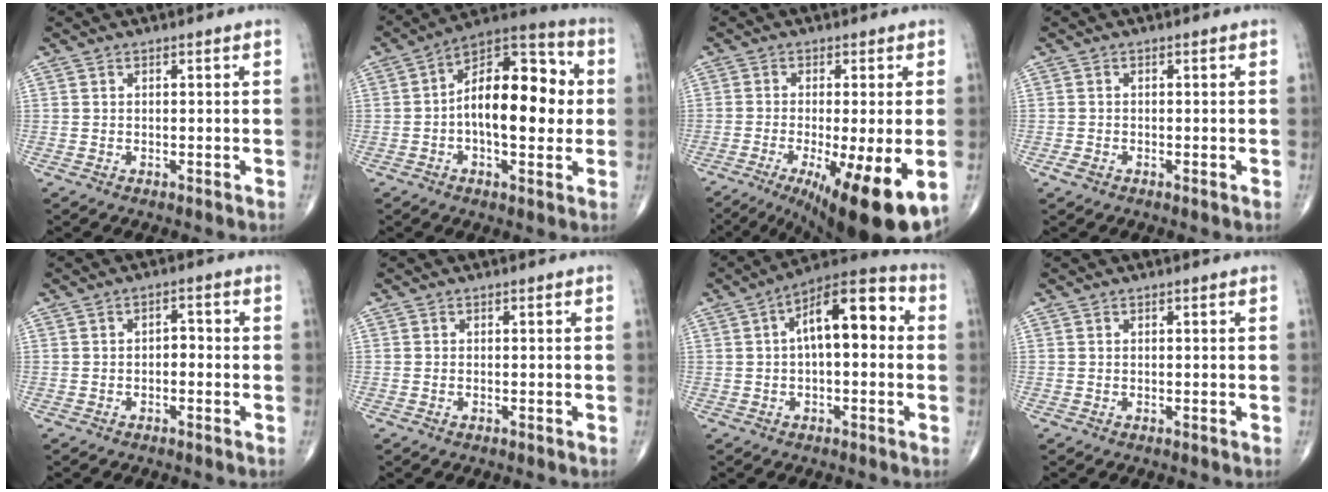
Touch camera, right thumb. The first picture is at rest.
{"total": 17.6, "force": [0.1, 8.8, 15.2], "torque": [-0.211, 0.033, -0.008]}
{"total": 15.8, "force": [-6.1, 3.2, 14.3], "torque": [-0.192, -0.025, -0.084]}
{"total": 1.3, "force": [-0.7, 0.7, 0.9], "torque": [-0.021, -0.001, -0.013]}
{"total": 2.2, "force": [-0.5, 1.4, 1.7], "torque": [-0.011, 0.013, -0.015]}
{"total": 0.0}
{"total": 13.6, "force": [1.9, 6.0, 12.0], "torque": [-0.168, 0.039, 0.019]}
{"total": 0.0}